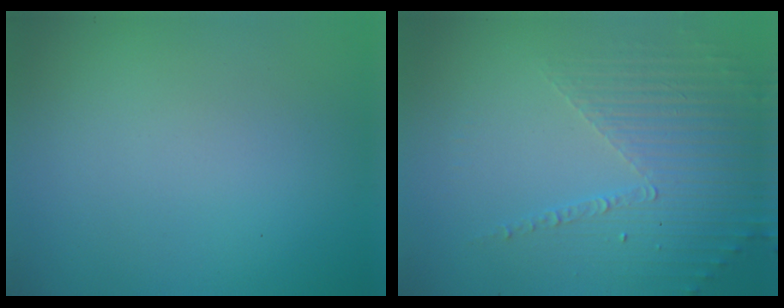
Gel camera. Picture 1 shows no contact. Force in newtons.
{"total": 5.3, "press": 3.1, "slide": 4.2}